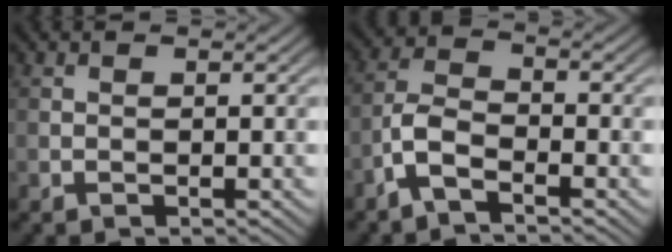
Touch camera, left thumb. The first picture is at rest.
{"total": 4.3, "force": [-3.0, 1.5, 2.8], "torque": [-0.061, 0.003, -0.074]}